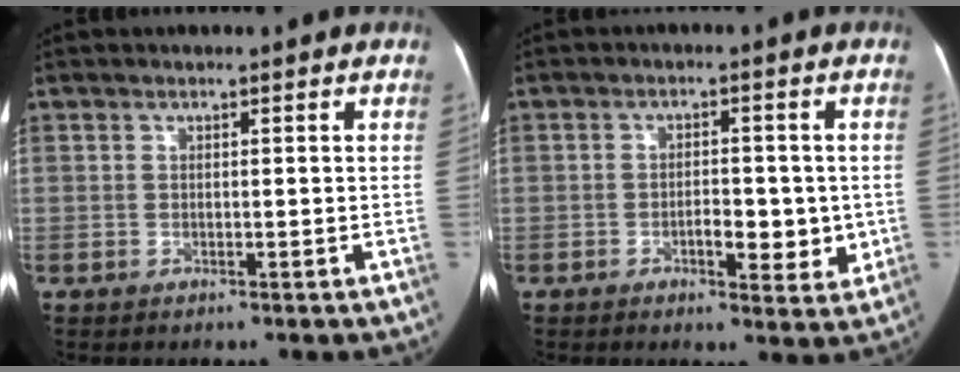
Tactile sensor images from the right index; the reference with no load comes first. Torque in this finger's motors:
{"motor_torque": [0.12, -0.17, 0.03, 0.01]}